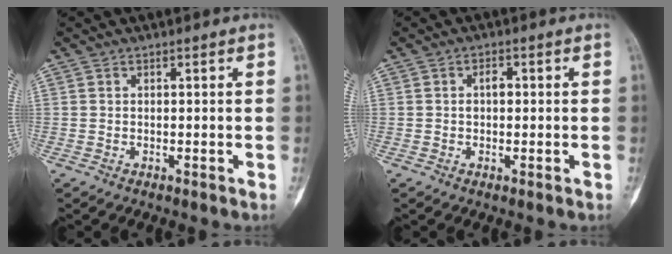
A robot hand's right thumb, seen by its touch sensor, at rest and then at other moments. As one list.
[{"total": 2.2, "force": [0.1, 1.4, 1.8], "torque": [-0.026, 0.003, -0.001]}]